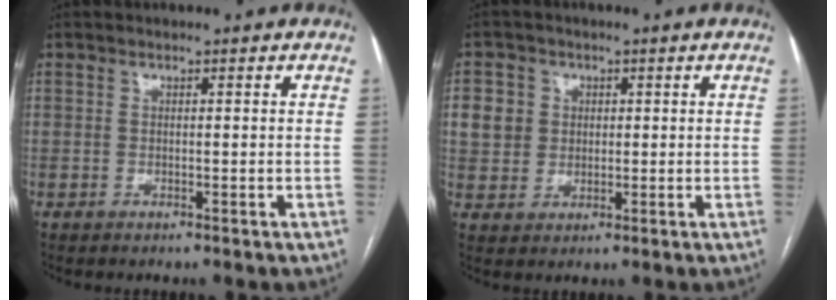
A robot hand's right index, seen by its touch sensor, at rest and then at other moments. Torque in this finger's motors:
{"motor_torque": [-0.01, 0.23, 0.02, 0.00]}